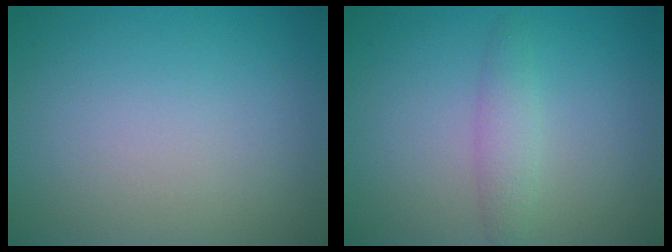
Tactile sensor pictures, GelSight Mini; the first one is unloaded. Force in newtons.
{"total": 1.9, "press": 1.9, "slide": 0.0}